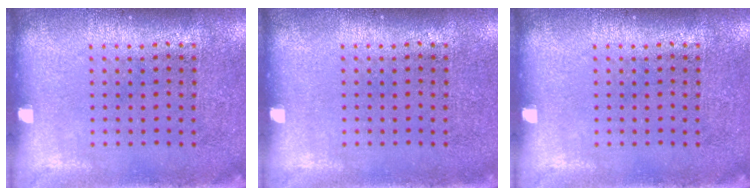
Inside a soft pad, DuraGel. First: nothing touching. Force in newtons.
{"total": 0.0}
{"total": 0.0}